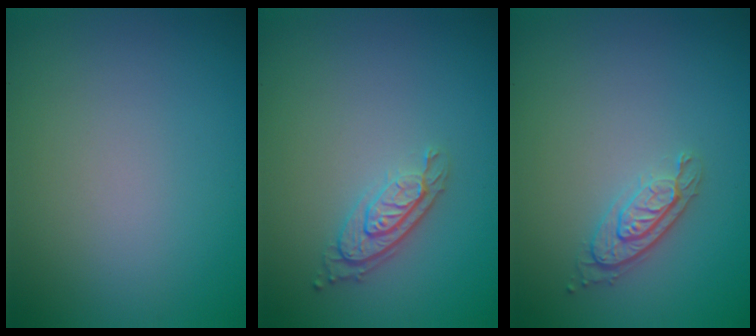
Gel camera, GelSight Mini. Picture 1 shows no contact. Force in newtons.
{"total": 2.9, "press": 2.2, "slide": 1.9}
{"total": 2.1, "press": 1.8, "slide": 1.1}